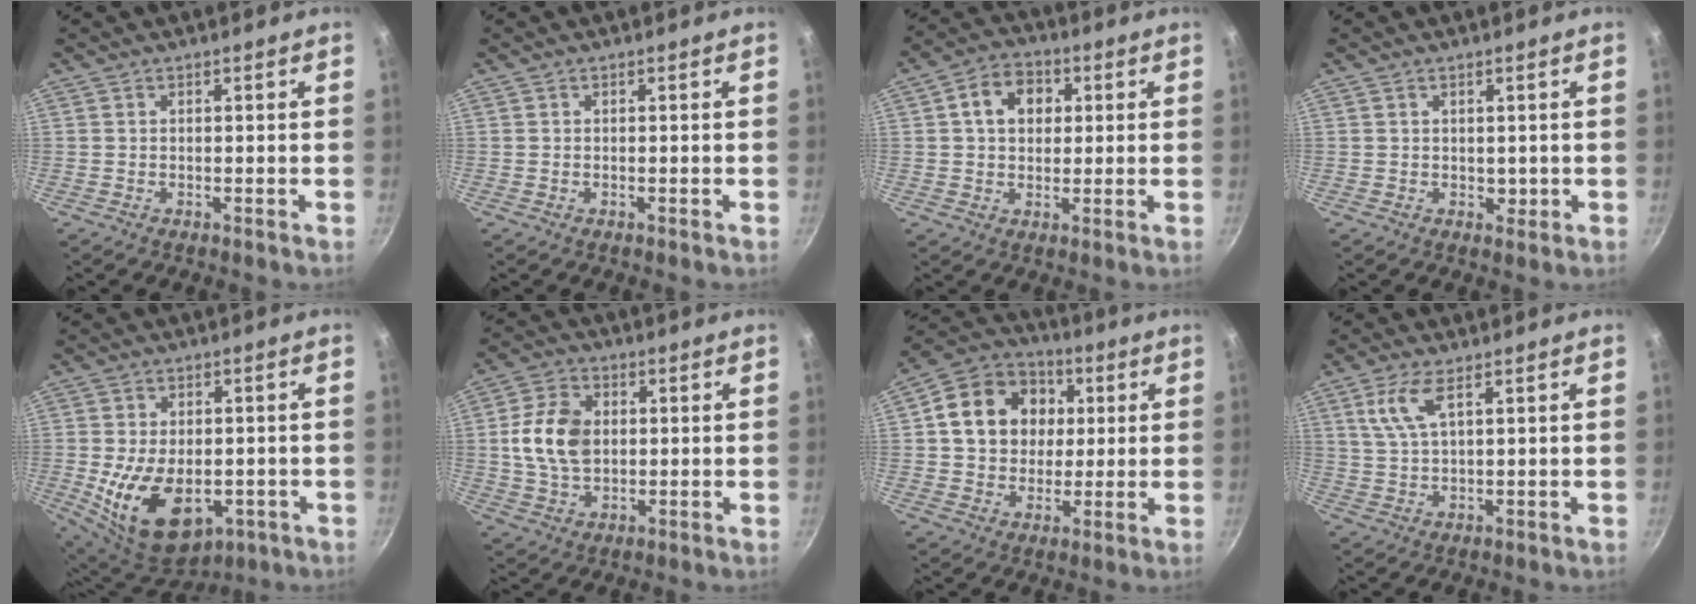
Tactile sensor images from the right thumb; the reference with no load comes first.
{"total": 0.0}
{"total": 8.3, "force": [2.0, 6.4, 5.0], "torque": [-0.054, 0.010, 0.022]}
{"total": 1.5, "force": [0.4, 1.2, 0.8], "torque": [-0.003, 0.000, 0.008]}
{"total": 16.1, "force": [-3.4, 10.3, 12.0], "torque": [-0.191, -0.008, -0.033]}
{"total": 10.9, "force": [1.0, 7.5, 7.9], "torque": [-0.135, 0.008, 0.014]}
{"total": 15.9, "force": [2.8, 13.1, 8.5], "torque": [-0.121, 0.017, 0.040]}
{"total": 6.2, "force": [2.7, 2.2, 5.2], "torque": [-0.110, -0.004, 0.057]}